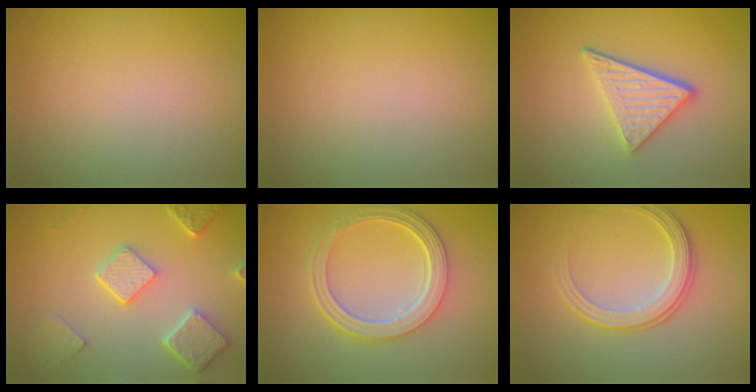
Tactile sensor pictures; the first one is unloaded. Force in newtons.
{"total": 0.0}
{"total": 3.8, "press": 3.1, "slide": 2.3}
{"total": 5.2, "press": 4.0, "slide": 3.2}
{"total": 5.1, "press": 3.9, "slide": 3.3}
{"total": 3.4, "press": 2.8, "slide": 1.9}